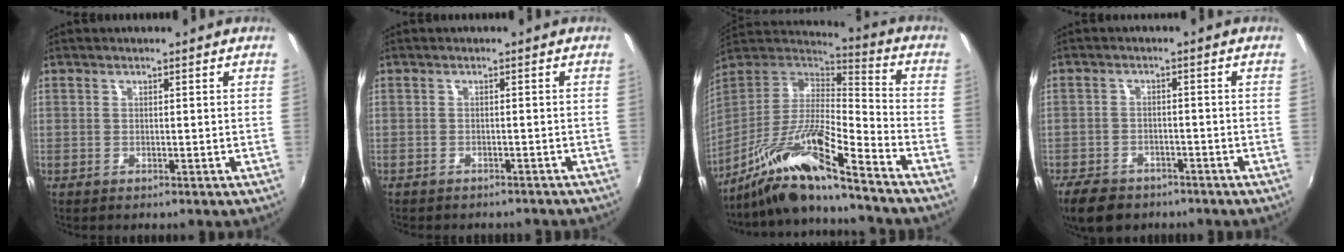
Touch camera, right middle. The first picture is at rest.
{"total": 4.1, "force": [-3.7, 1.4, 1.2], "torque": [-0.030, -0.013, -0.049]}
{"total": 15.2, "force": [-10.9, 0.6, 10.6], "torque": [-0.190, -0.011, -0.216]}
{"total": 8.3, "force": [-6.2, 4.5, 3.3], "torque": [-0.090, -0.005, -0.103]}